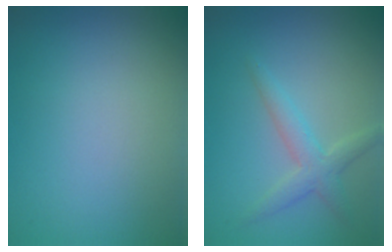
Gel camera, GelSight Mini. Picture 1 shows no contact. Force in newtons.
{"total": 2.5, "press": 2.5, "slide": 0.1}